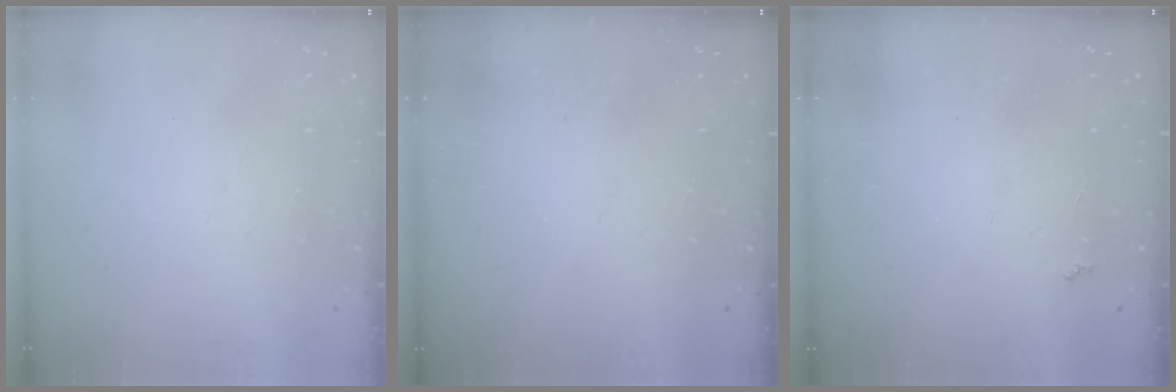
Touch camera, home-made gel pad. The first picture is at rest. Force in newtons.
{"total": 0.6, "press": 0.5, "slide": 0.2}
{"total": 2.7, "press": 2.6, "slide": 0.4}